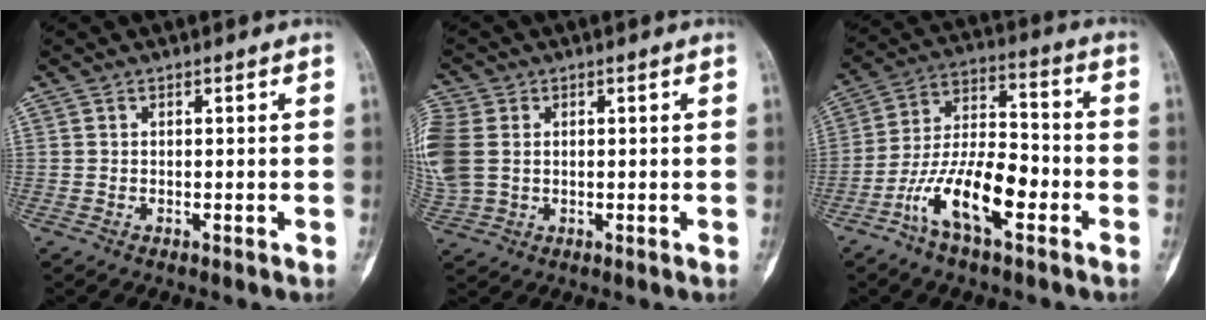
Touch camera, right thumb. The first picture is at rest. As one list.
[{"total": 10.5, "force": [1.2, 8.0, 6.7], "torque": [-0.191, 0.007, 0.030]}, {"total": 14.4, "force": [-6.3, 5.7, 11.6], "torque": [-0.211, 0.048, -0.118]}]